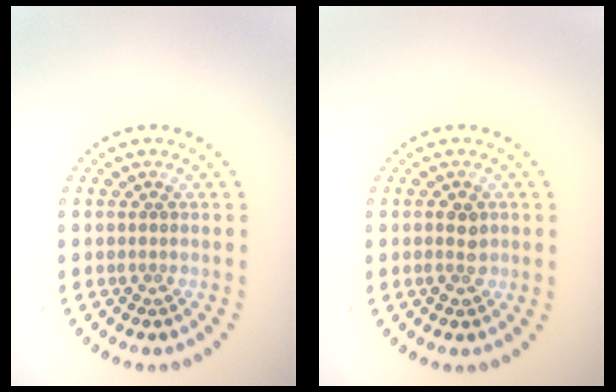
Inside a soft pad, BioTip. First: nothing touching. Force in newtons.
{"total": 1.8, "press": 1.8, "slide": 0.1}